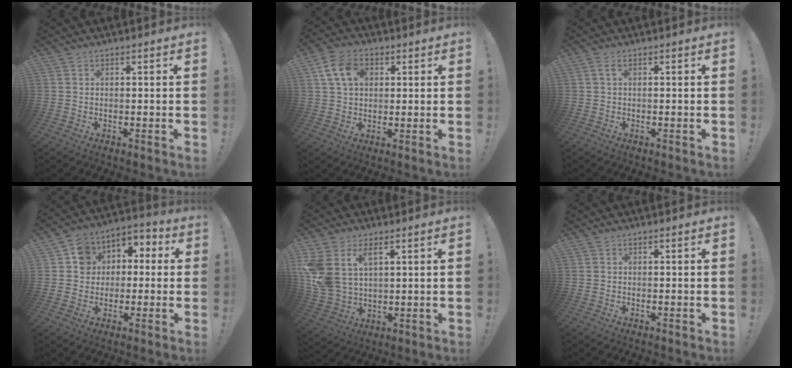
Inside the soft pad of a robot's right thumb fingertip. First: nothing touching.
{"total": 10.0, "force": [3.3, 7.1, 6.2], "torque": [-0.118, 0.009, 0.064]}
{"total": 1.6, "force": [0.4, 0.4, 1.5], "torque": [-0.032, 0.003, 0.007]}
{"total": 9.2, "force": [0.0, 8.6, 3.2], "torque": [-0.041, 0.011, 0.006]}
{"total": 11.0, "force": [5.3, 7.1, 6.4], "torque": [-0.148, -0.025, 0.102]}
{"total": 0.0}